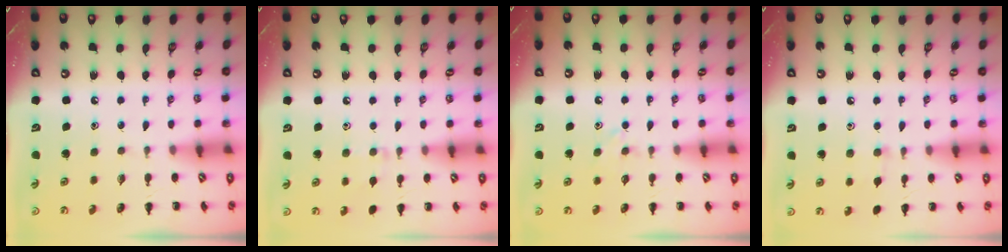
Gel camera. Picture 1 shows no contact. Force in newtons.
{"total": 5.9, "press": 5.5, "slide": 2.3}
{"total": 5.6, "press": 5.3, "slide": 1.8}
{"total": 5.5, "press": 5.0, "slide": 2.2}